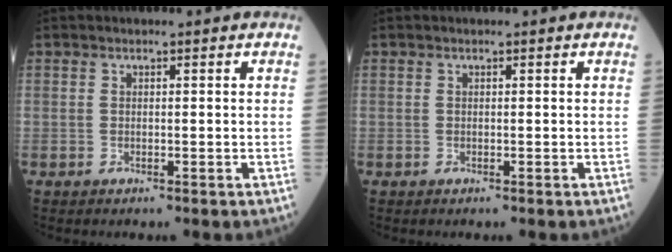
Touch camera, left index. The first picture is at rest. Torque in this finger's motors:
{"motor_torque": [0.00, 0.00, 0.00, 0.00]}